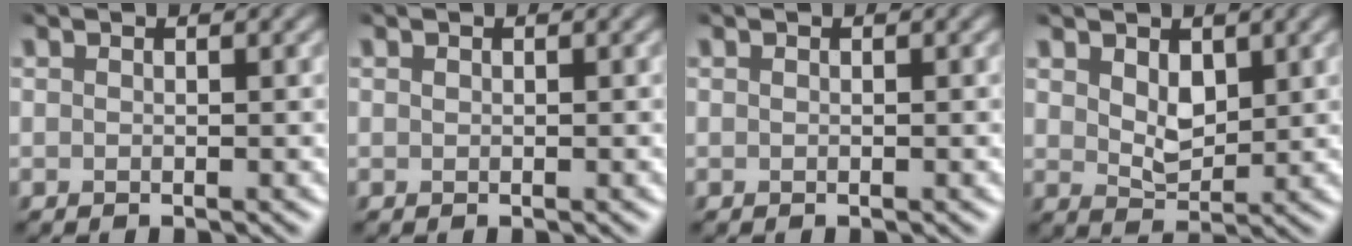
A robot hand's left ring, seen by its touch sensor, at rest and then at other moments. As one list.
[{"total": 0.0}, {"total": 0.0}, {"total": 2.6, "force": [1.2, 1.6, 1.7], "torque": [-0.035, -0.007, 0.028]}]